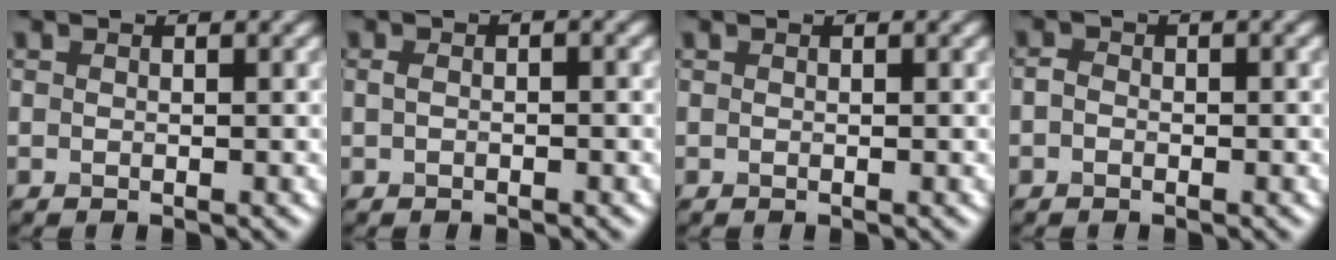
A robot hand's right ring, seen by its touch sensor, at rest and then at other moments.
{"total": 1.1, "force": [0.0, 0.3, 1.1], "torque": [-0.016, 0.005, 0.006]}
{"total": 0.0}
{"total": 0.8, "force": [-0.7, -0.1, 0.1], "torque": [-0.014, 0.002, 0.008]}